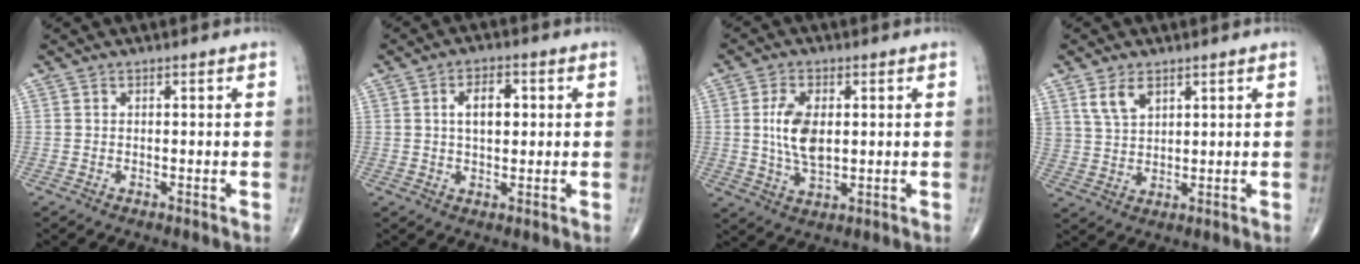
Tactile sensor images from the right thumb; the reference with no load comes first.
{"total": 6.1, "force": [1.2, 3.4, 4.8], "torque": [-0.068, 0.005, 0.017]}
{"total": 8.4, "force": [1.0, 4.5, 7.0], "torque": [-0.134, -0.007, 0.022]}
{"total": 5.4, "force": [3.1, 3.1, 3.1], "torque": [-0.050, -0.015, 0.068]}